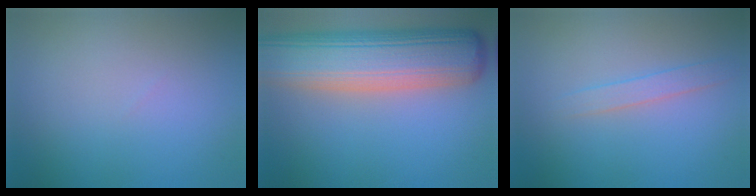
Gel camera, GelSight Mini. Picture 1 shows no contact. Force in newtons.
{"total": 11.9, "press": 11.8, "slide": 0.8}
{"total": 1.6, "press": 1.6, "slide": 0.0}